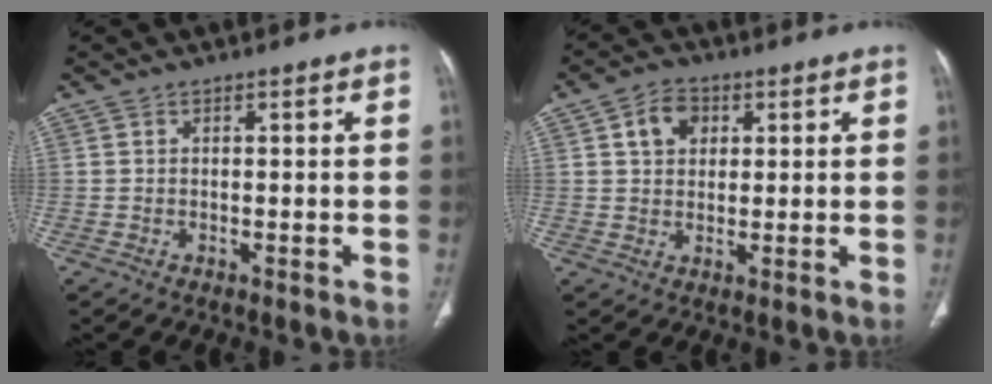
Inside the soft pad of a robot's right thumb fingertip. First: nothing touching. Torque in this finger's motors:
{"motor_torque": [-0.33, 0.50, 0.05, -0.03, 0.11]}